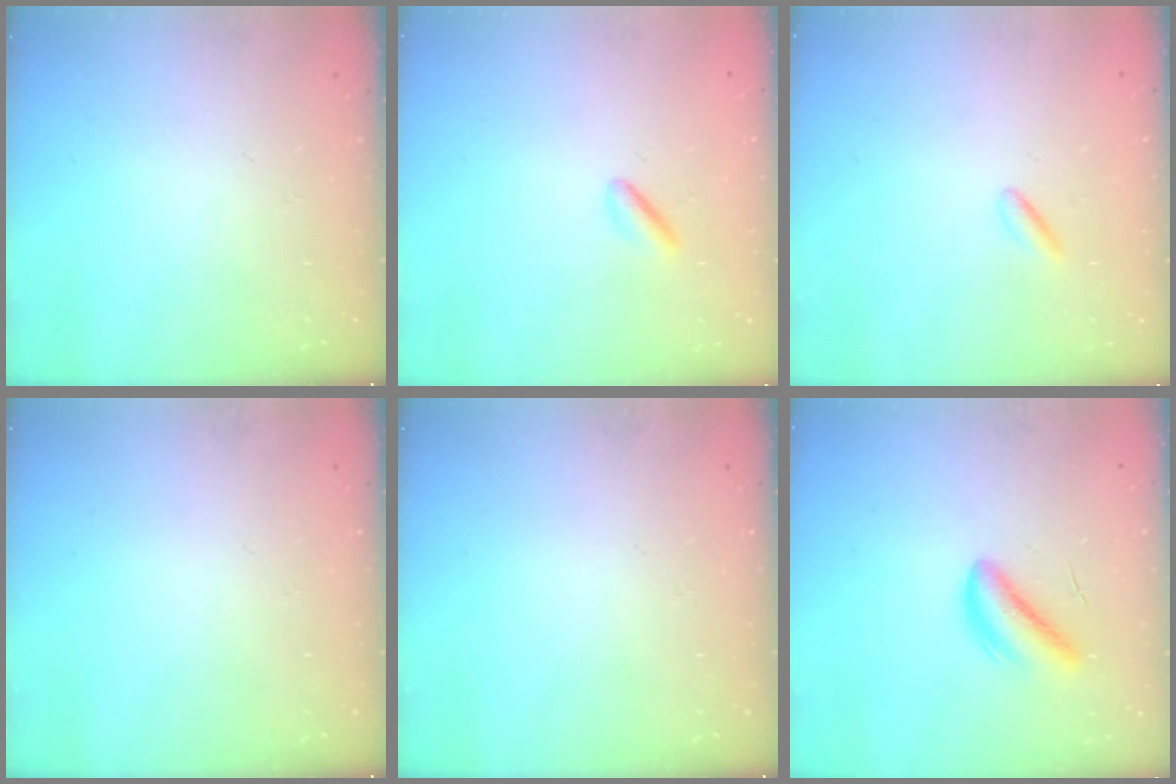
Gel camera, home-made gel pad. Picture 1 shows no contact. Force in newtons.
{"total": 1.8, "press": 1.6, "slide": 0.8}
{"total": 0.8, "press": 0.7, "slide": 0.4}
{"total": 0.0}
{"total": 0.0}
{"total": 5.3, "press": 5.2, "slide": 0.9}